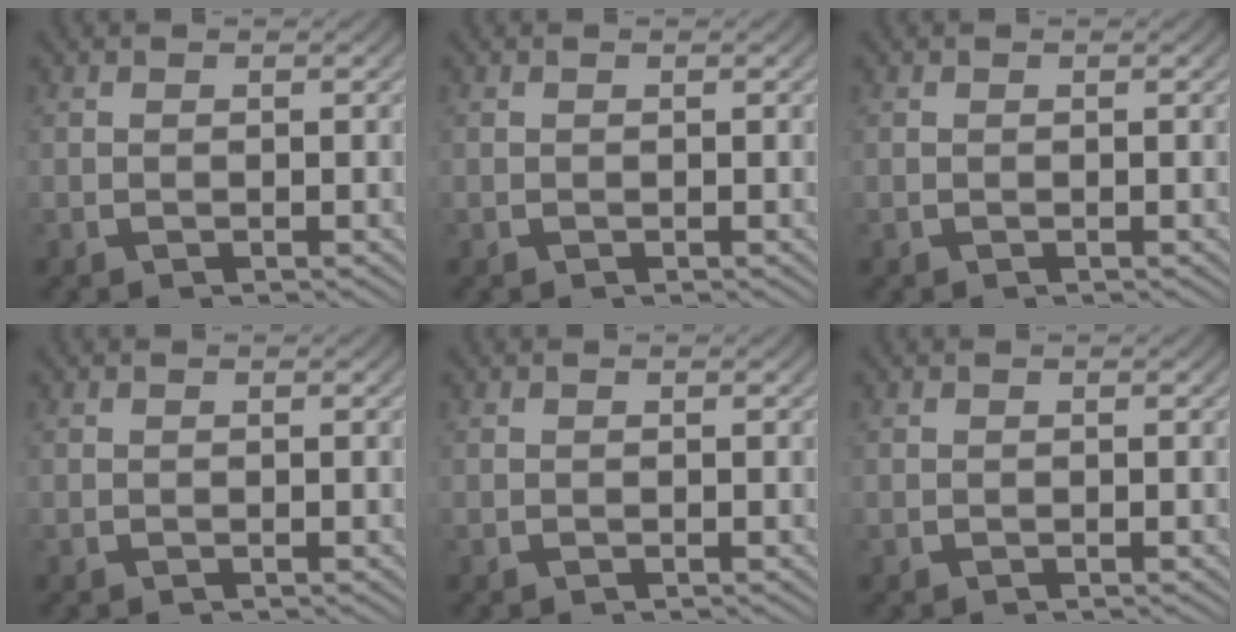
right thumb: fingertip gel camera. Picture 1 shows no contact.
{"total": 0.0}
{"total": 0.0}
{"total": 0.0}
{"total": 0.0}
{"total": 0.0}